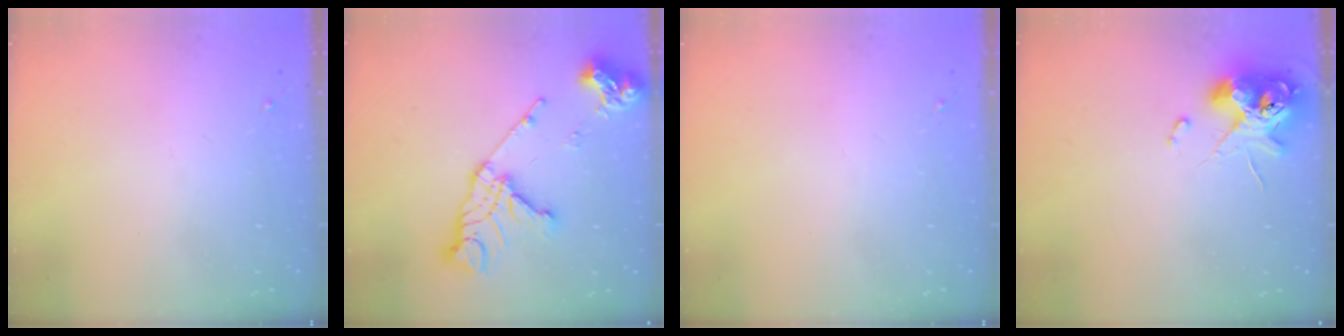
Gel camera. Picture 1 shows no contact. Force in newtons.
{"total": 17.0, "press": 16.9, "slide": 1.8}
{"total": 0.0}
{"total": 11.9, "press": 11.7, "slide": 2.1}